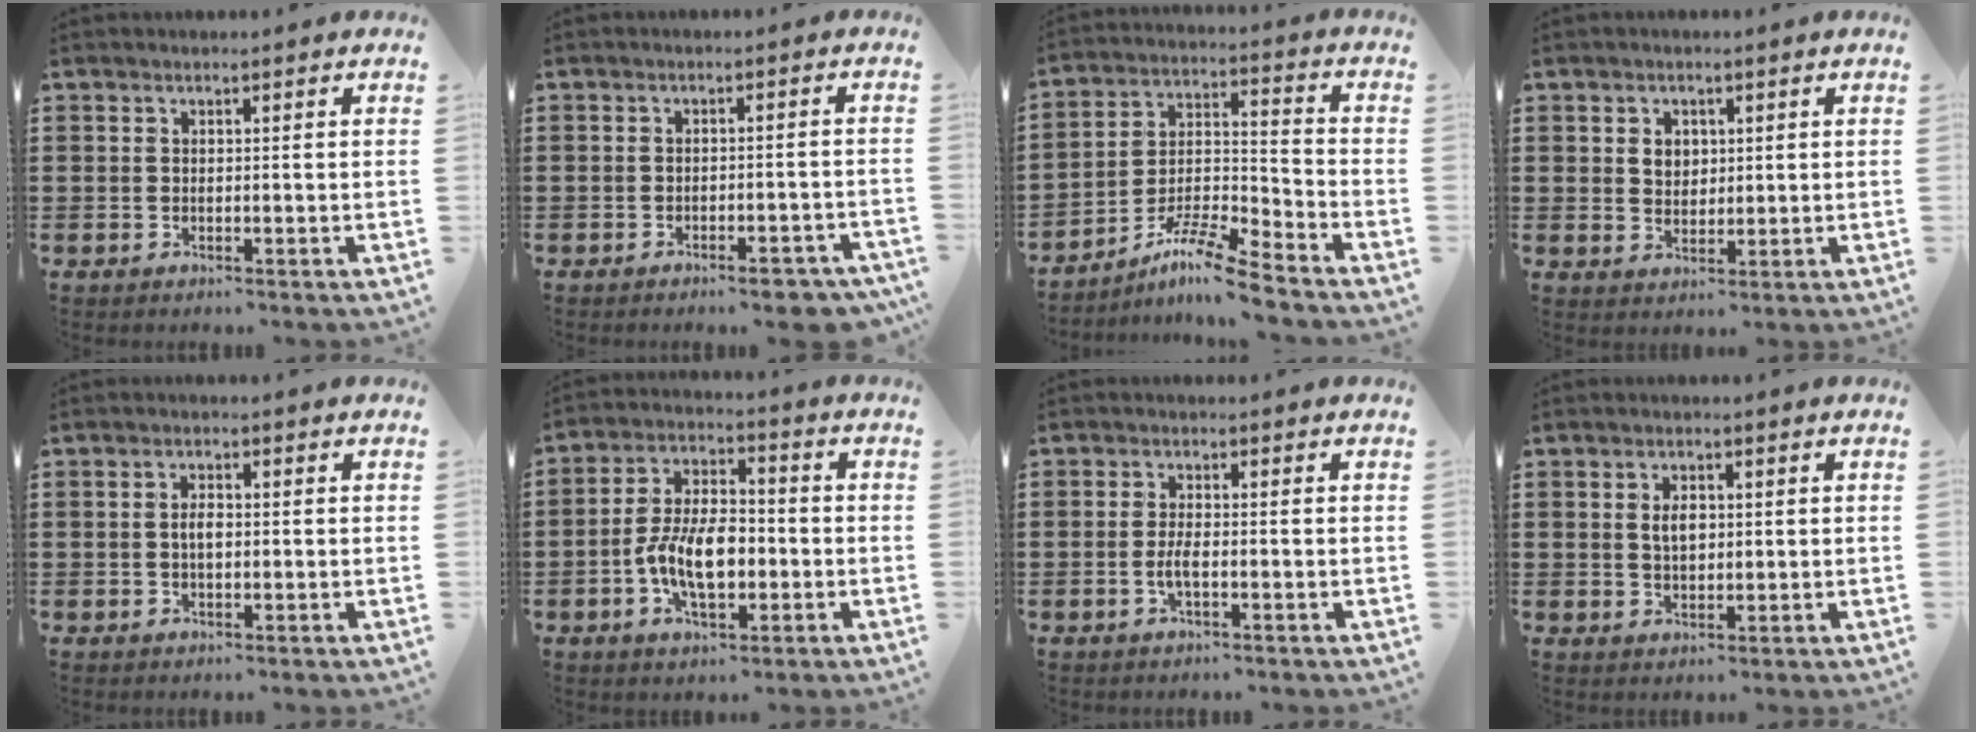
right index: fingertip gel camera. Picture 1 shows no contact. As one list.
[{"total": 3.5, "force": [-2.9, 0.4, 1.9], "torque": [-0.029, 0.001, -0.053]}, {"total": 9.5, "force": [-8.1, 0.4, 4.8], "torque": [-0.089, 0.011, -0.159]}, {"total": 2.6, "force": [0.8, 2.1, 1.3], "torque": [-0.032, 0.010, 0.013]}, {"total": 2.3, "force": [-0.1, 1.1, 2.0], "torque": [-0.039, 0.004, -0.003]}, {"total": 9.3, "force": [-2.3, 4.8, 7.6], "torque": [-0.164, -0.002, -0.051]}, {"total": 2.5, "force": [-0.8, 0.5, 2.3], "torque": [-0.048, -0.002, -0.016]}, {"total": 3.1, "force": [0.5, 1.7, 2.5], "torque": [-0.044, 0.004, 0.005]}]